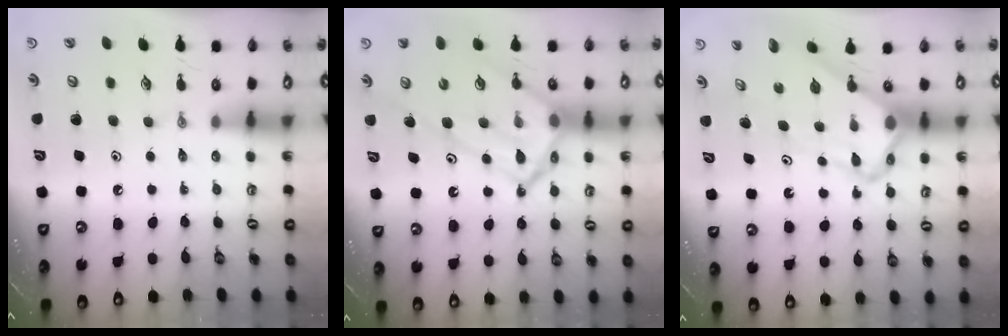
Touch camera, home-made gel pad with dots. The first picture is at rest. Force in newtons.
{"total": 18.9, "press": 18.8, "slide": 2.2}
{"total": 6.7, "press": 6.6, "slide": 0.6}